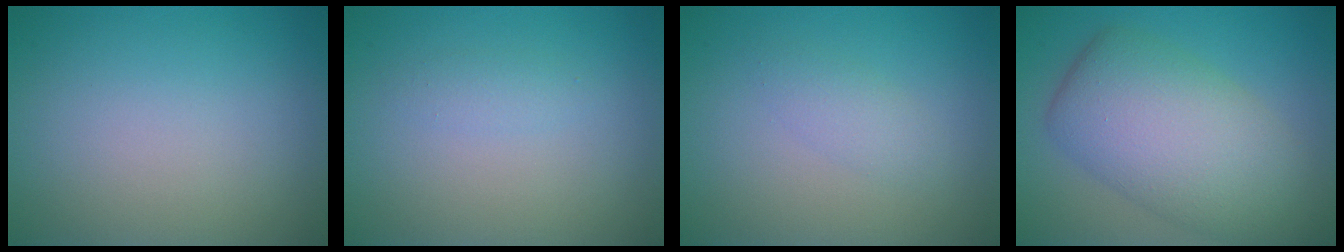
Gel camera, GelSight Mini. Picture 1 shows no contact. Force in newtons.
{"total": 0.9, "press": 0.9, "slide": 0.0}
{"total": 1.5, "press": 1.5, "slide": 0.1}
{"total": 8.8, "press": 8.8, "slide": 0.4}